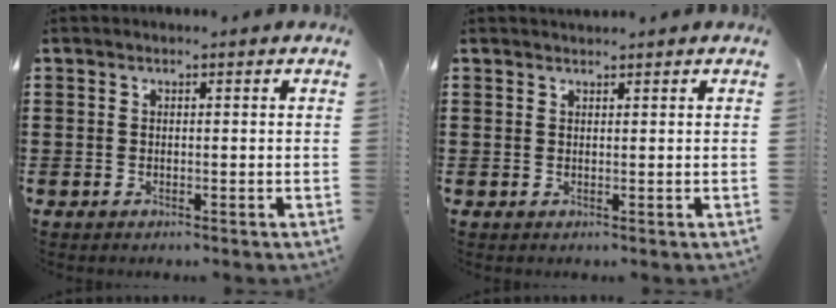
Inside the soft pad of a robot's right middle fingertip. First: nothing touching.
{"total": 0.0}